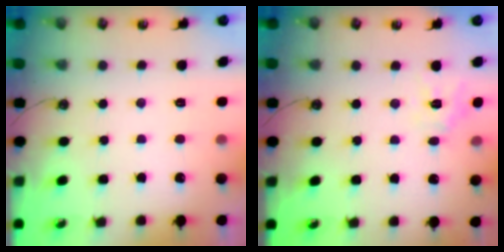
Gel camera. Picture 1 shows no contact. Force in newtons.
{"total": 9.0, "press": 9.0, "slide": 0.5}